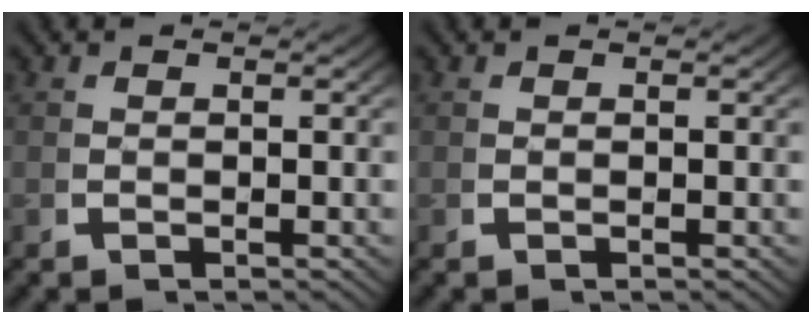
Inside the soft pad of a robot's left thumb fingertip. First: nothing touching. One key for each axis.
{"total": 0.0}